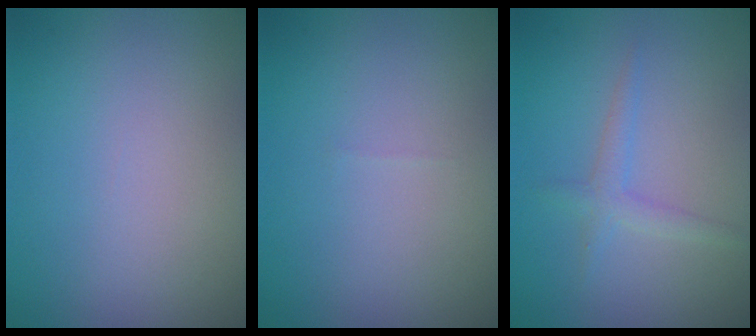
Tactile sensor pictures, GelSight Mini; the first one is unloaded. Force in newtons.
{"total": 0.0}
{"total": 1.6, "press": 1.6, "slide": 0.1}